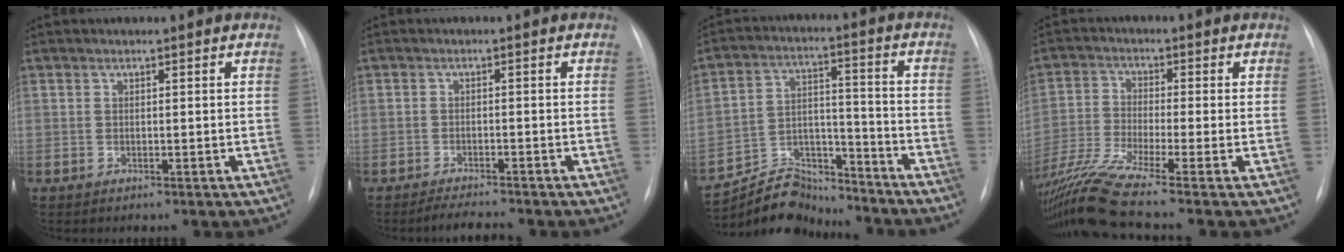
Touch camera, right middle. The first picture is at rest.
{"total": 2.7, "force": [-2.6, 0.0, 0.8], "torque": [-0.021, -0.013, -0.042]}
{"total": 11.1, "force": [-10.7, 2.8, 0.6], "torque": [-0.006, 0.040, -0.188]}
{"total": 10.8, "force": [-8.4, -2.1, 6.5], "torque": [-0.128, -0.022, -0.156]}